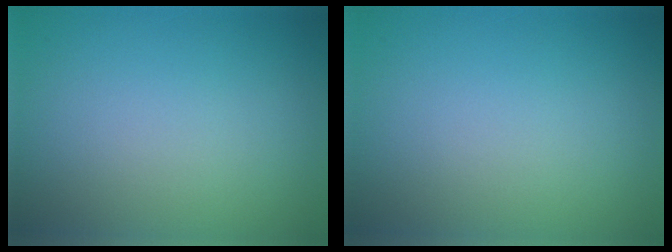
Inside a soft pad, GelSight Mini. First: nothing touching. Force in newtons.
{"total": 0.0}